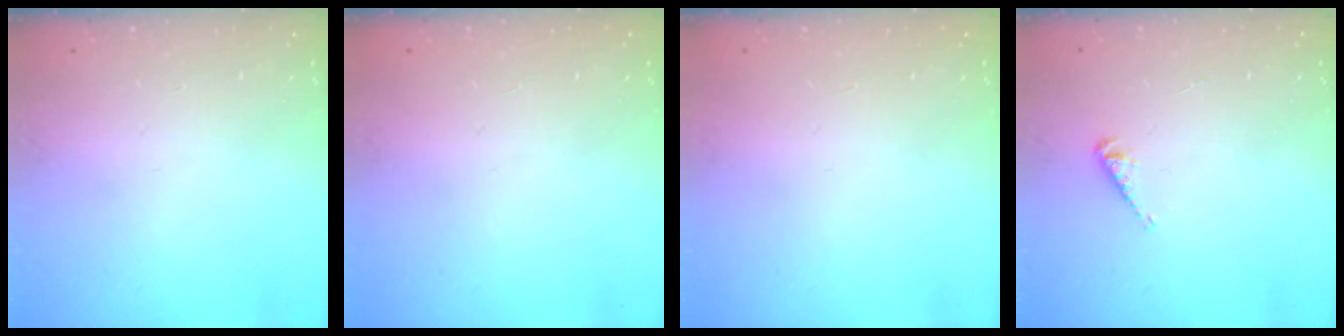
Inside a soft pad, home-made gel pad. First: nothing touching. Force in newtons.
{"total": 0.0}
{"total": 0.0}
{"total": 2.7, "press": 2.7, "slide": 0.3}